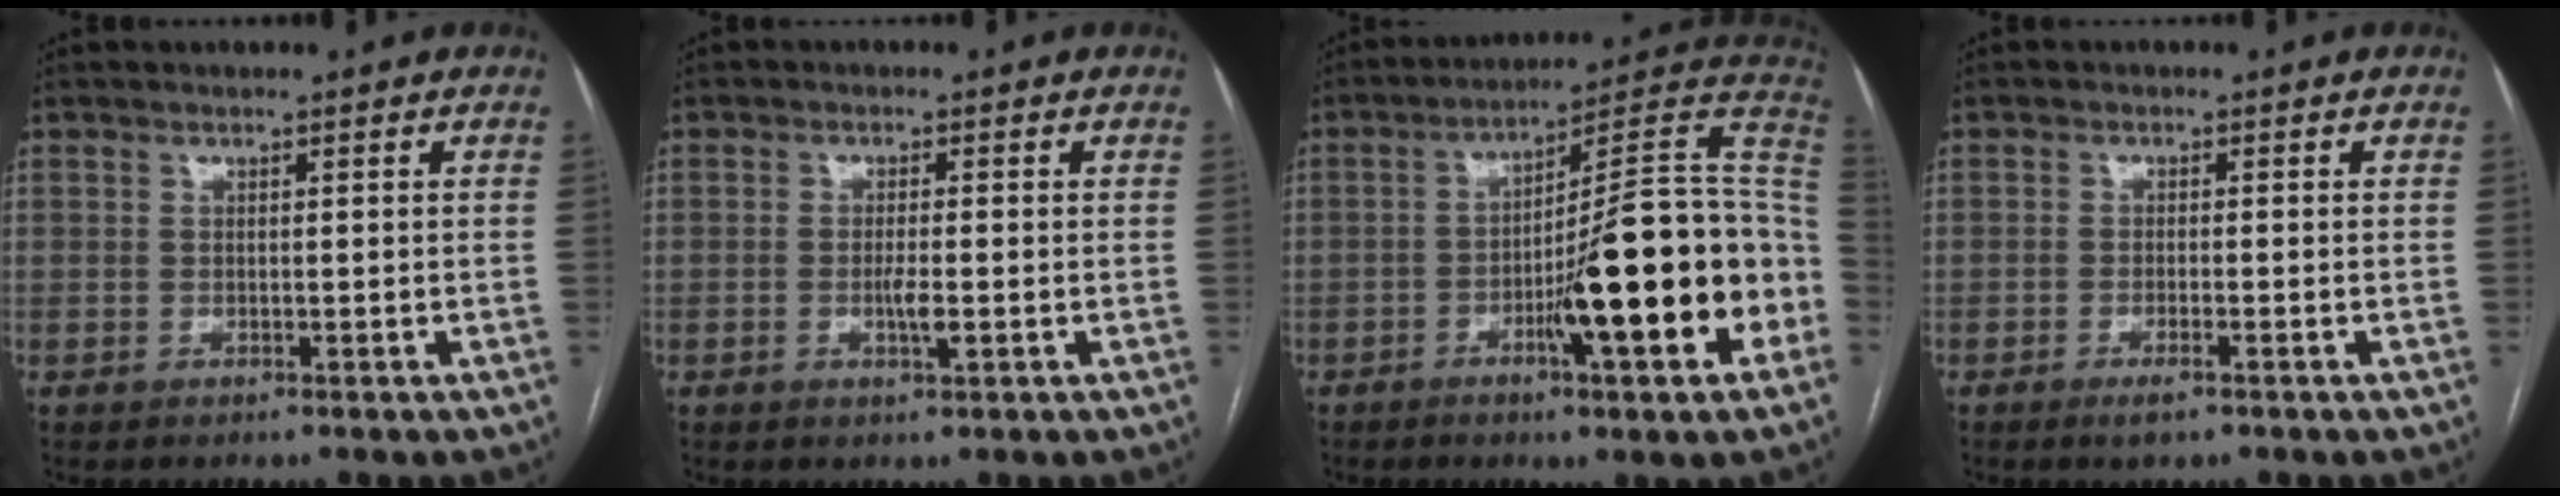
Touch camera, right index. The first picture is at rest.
{"total": 2.7, "force": [-0.7, 0.4, 2.6], "torque": [-0.052, -0.003, -0.010]}
{"total": 21.3, "force": [-5.6, 2.2, 20.5], "torque": [-0.237, 0.019, -0.081]}
{"total": 2.1, "force": [-1.4, 0.3, 1.5], "torque": [-0.029, -0.003, -0.024]}